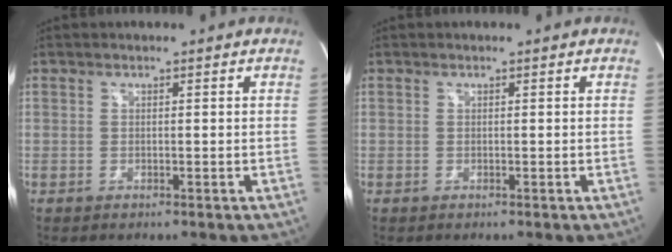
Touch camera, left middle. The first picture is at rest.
{"total": 0.0}